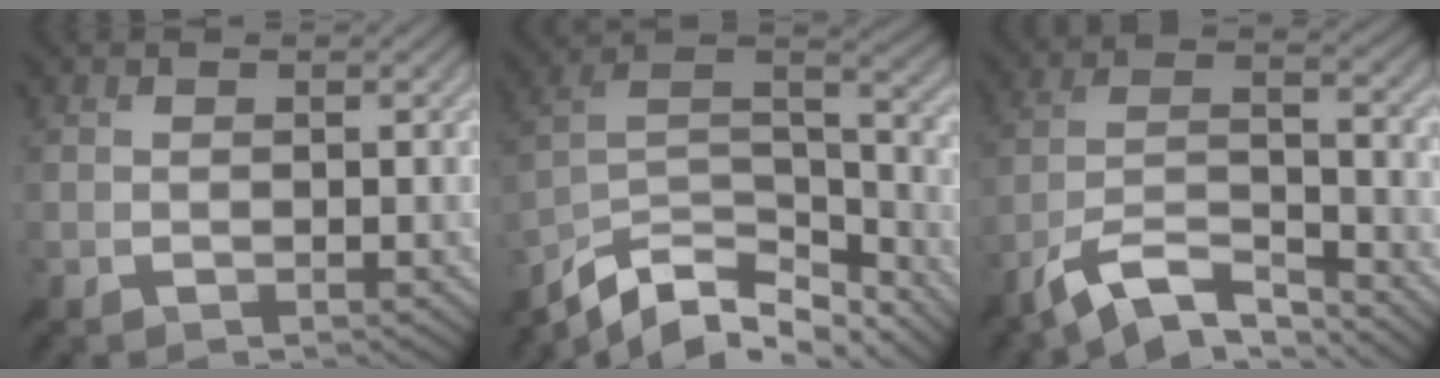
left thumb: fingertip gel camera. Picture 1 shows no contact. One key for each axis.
{"total": 13.8, "fx": -10.2, "fy": 5.8, "fz": 7.3, "tx": -0.180, "ty": -0.011, "tz": -0.176}
{"total": 9.8, "fx": -7.6, "fy": 2.5, "fz": 5.6, "tx": -0.103, "ty": 0.005, "tz": -0.151}